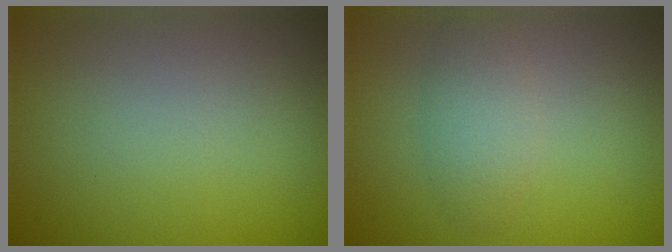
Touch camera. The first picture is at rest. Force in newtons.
{"total": 2.4, "press": 2.4, "slide": 0.0}